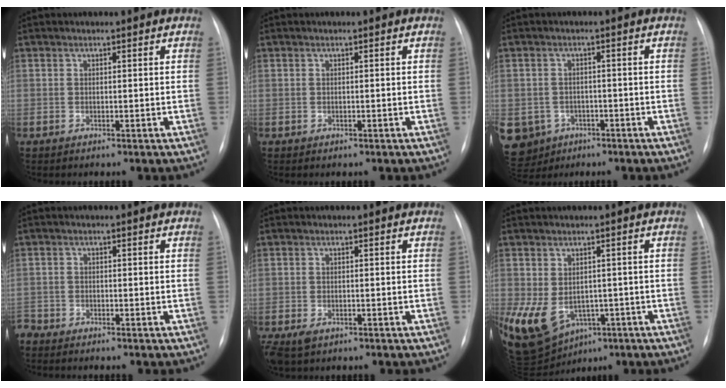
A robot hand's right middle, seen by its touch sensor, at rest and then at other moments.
{"total": 0.0}
{"total": 12.4, "force": [-5.2, 10.7, 3.4], "torque": [-0.118, 0.002, -0.062]}
{"total": 1.9, "force": [-1.9, 0.2, -0.1], "torque": [0.002, -0.009, -0.035]}
{"total": 4.0, "force": [-2.4, 2.2, 2.3], "torque": [-0.052, -0.010, -0.037]}
{"total": 13.8, "force": [-5.6, 9.7, 8.1], "torque": [-0.177, -0.009, -0.067]}